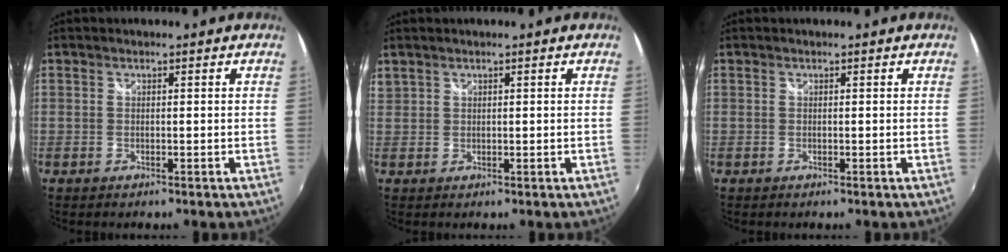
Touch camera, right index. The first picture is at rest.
{"total": 2.0, "force": [1.5, 1.1, 0.6], "torque": [-0.005, 0.003, 0.031]}
{"total": 0.0}